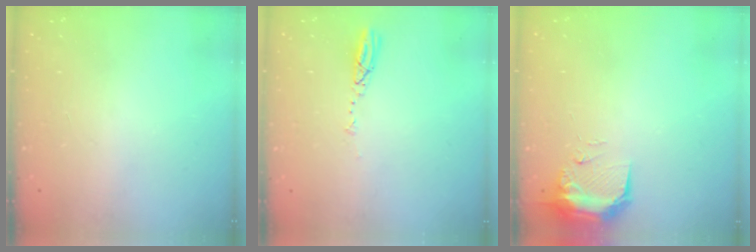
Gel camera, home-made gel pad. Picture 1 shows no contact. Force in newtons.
{"total": 3.7, "press": 3.7, "slide": 0.4}
{"total": 9.2, "press": 9.0, "slide": 1.5}